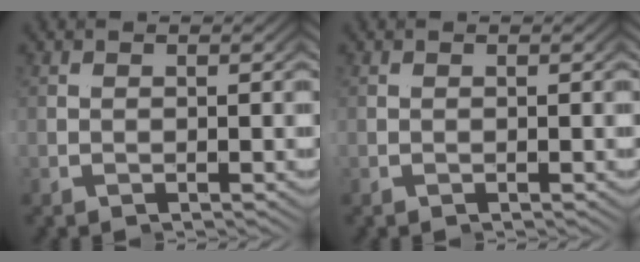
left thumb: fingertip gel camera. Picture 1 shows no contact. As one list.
[{"total": 0.0}]